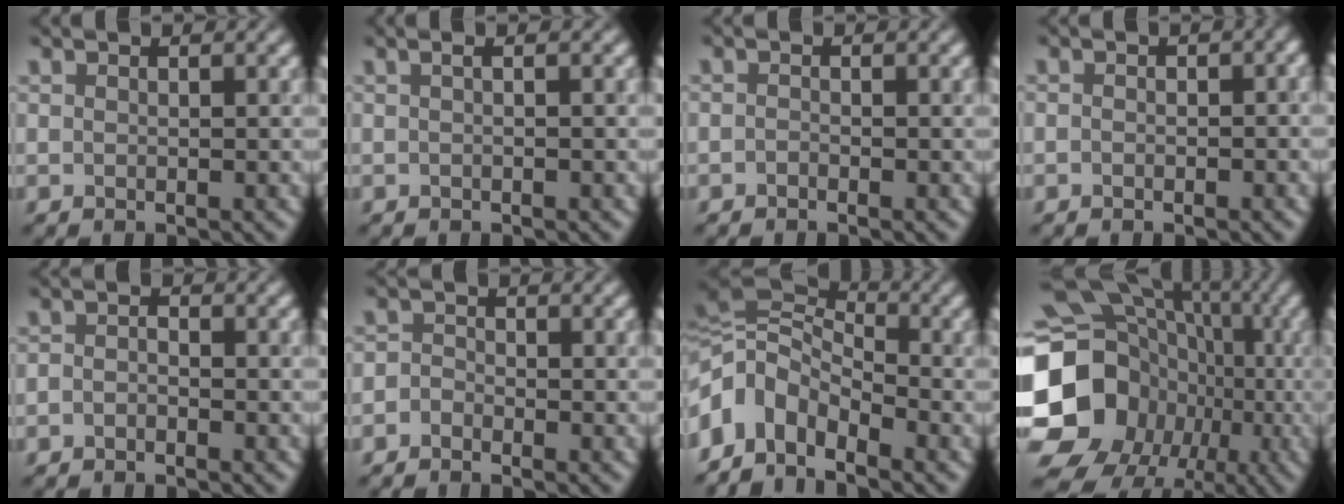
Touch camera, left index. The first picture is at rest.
{"total": 0.8, "force": [0.0, 0.0, 0.8], "torque": [-0.020, 0.001, -0.001]}
{"total": 0.6, "force": [-0.6, 0.1, 0.0], "torque": [-0.002, -0.004, -0.013]}
{"total": 2.2, "force": [-0.3, 1.4, 1.6], "torque": [-0.014, -0.002, -0.008]}
{"total": 1.1, "force": [-1.0, 0.5, 0.4], "torque": [-0.009, 0.001, -0.021]}
{"total": 1.4, "force": [-1.1, 0.8, 0.2], "torque": [0.009, 0.004, -0.027]}
{"total": 7.6, "force": [-3.2, 4.8, 4.9], "torque": [-0.089, 0.009, -0.084]}
{"total": 20.7, "force": [-4.3, 17.7, 9.9], "torque": [-0.184, -0.005, -0.098]}